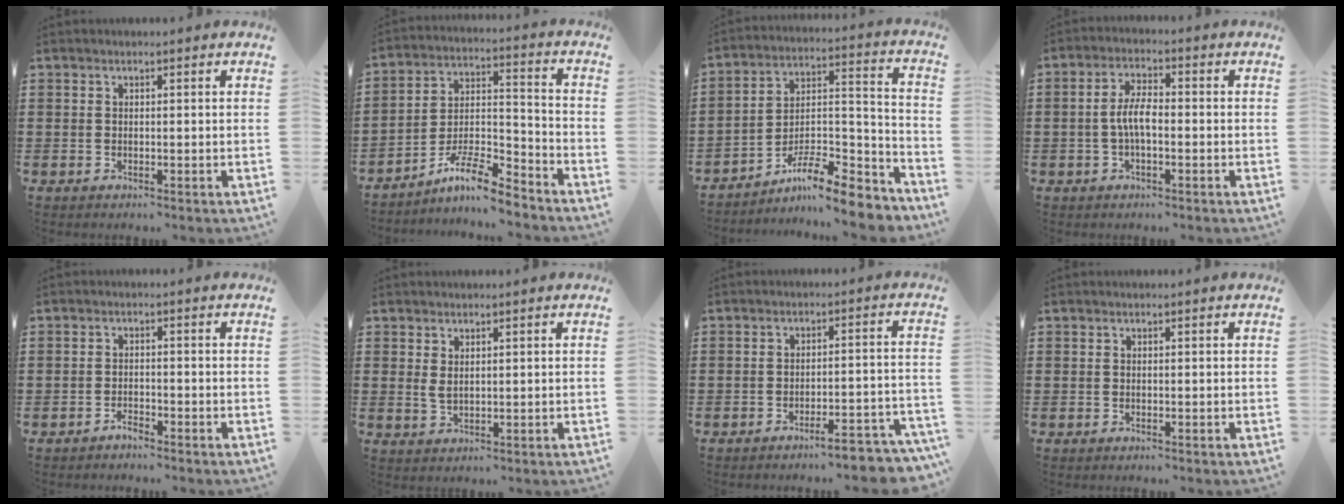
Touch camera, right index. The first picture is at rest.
{"total": 9.5, "force": [-8.0, 1.5, 4.9], "torque": [-0.088, 0.019, -0.154]}
{"total": 9.8, "force": [-8.1, 1.9, 5.1], "torque": [-0.083, 0.013, -0.157]}
{"total": 4.9, "force": [-0.8, 1.8, 4.5], "torque": [-0.101, 0.000, -0.021]}
{"total": 1.6, "force": [-1.5, 0.3, 0.2], "torque": [-0.009, 0.003, -0.032]}
{"total": 2.0, "force": [1.0, 0.9, 1.4], "torque": [-0.031, 0.003, 0.017]}
{"total": 4.9, "force": [-4.3, 0.2, 2.4], "torque": [-0.039, -0.010, -0.080]}
{"total": 0.0}